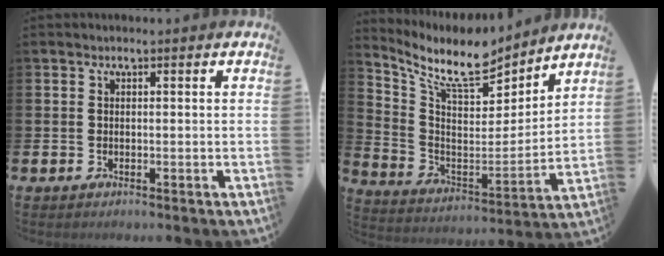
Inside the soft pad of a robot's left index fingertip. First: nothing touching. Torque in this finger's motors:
{"motor_torque": [0.15, -0.76, 0.59, 0.20]}